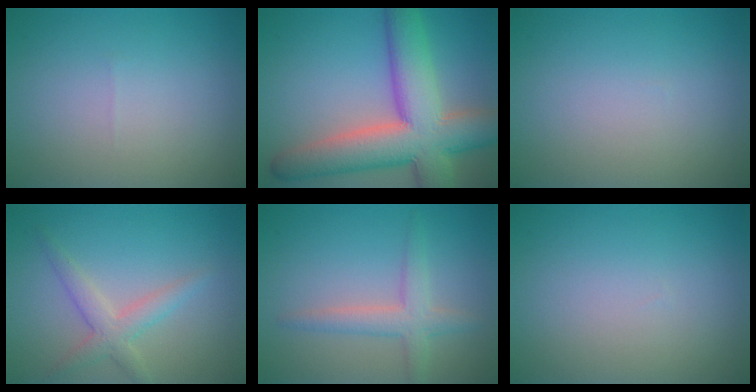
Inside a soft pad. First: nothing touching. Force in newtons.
{"total": 11.3, "press": 11.3, "slide": 0.9}
{"total": 0.0}
{"total": 2.7, "press": 2.7, "slide": 0.1}
{"total": 2.9, "press": 2.9, "slide": 0.2}
{"total": 0.0}